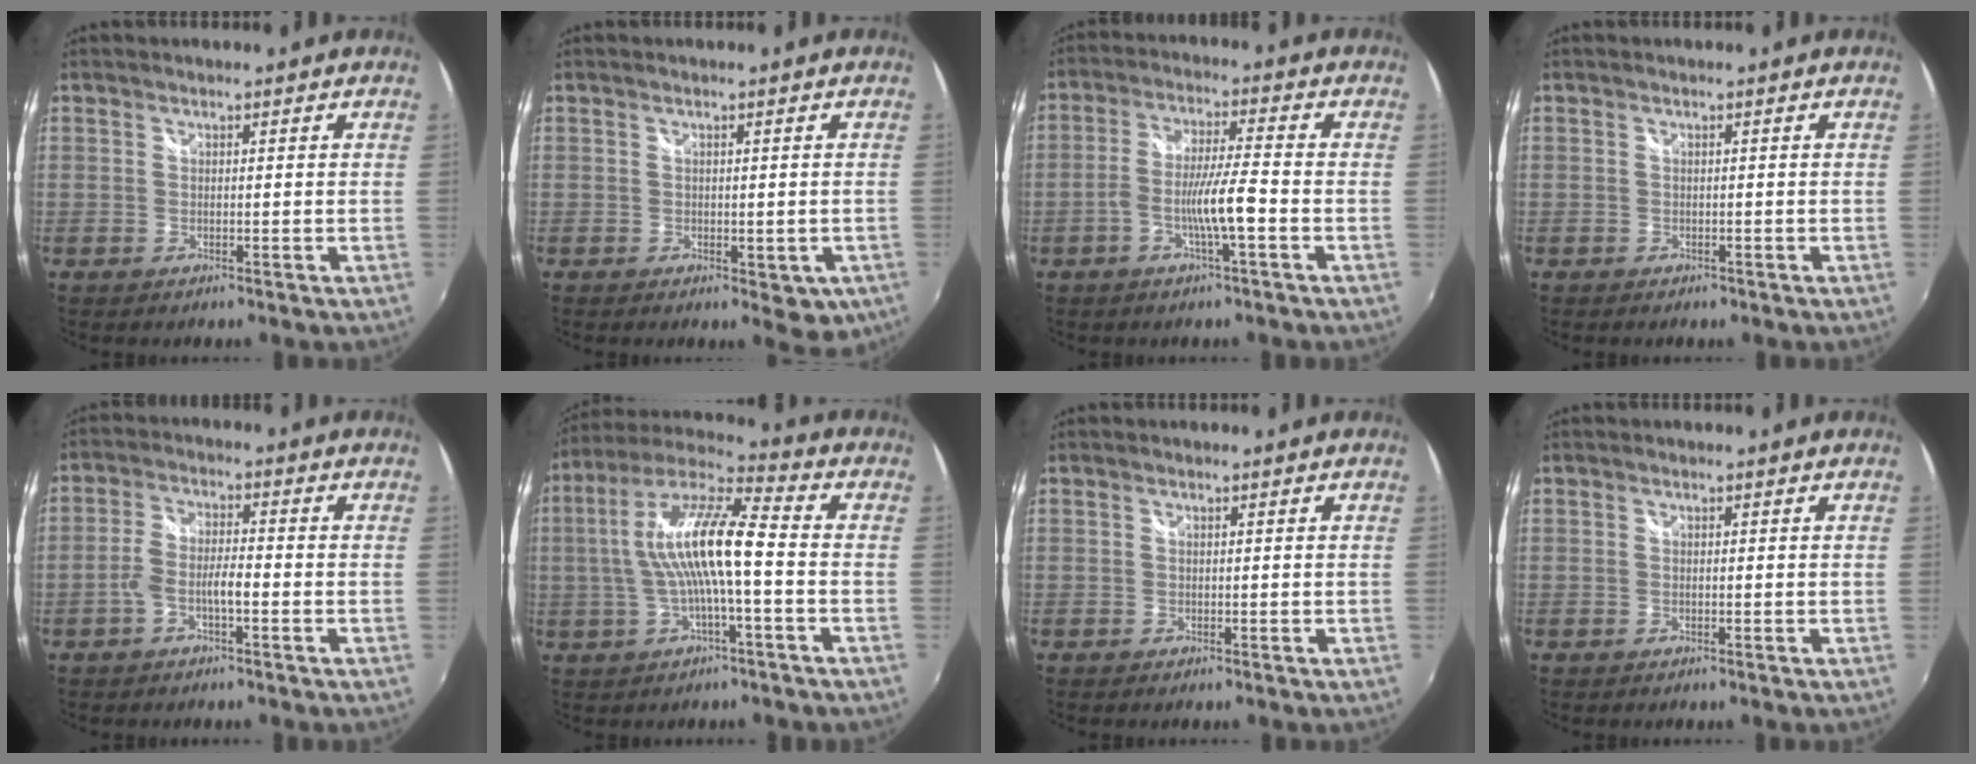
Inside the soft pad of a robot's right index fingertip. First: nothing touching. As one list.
[{"total": 5.1, "force": [-1.9, 3.0, 3.6], "torque": [-0.050, -0.012, -0.019]}, {"total": 7.3, "force": [-2.9, -0.1, 6.8], "torque": [-0.129, -0.001, -0.052]}, {"total": 1.1, "force": [-0.6, 0.9, 0.1], "torque": [-0.004, 0.001, -0.008]}, {"total": 4.5, "force": [-2.1, 1.1, 3.8], "torque": [-0.087, 0.008, -0.041]}, {"total": 13.8, "force": [-0.9, 2.0, 13.6], "torque": [-0.257, 0.015, -0.017]}, {"total": 0.0}, {"total": 0.0}]